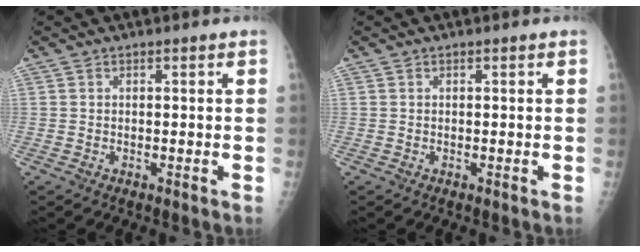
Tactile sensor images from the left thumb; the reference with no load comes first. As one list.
[{"total": 0.0}]